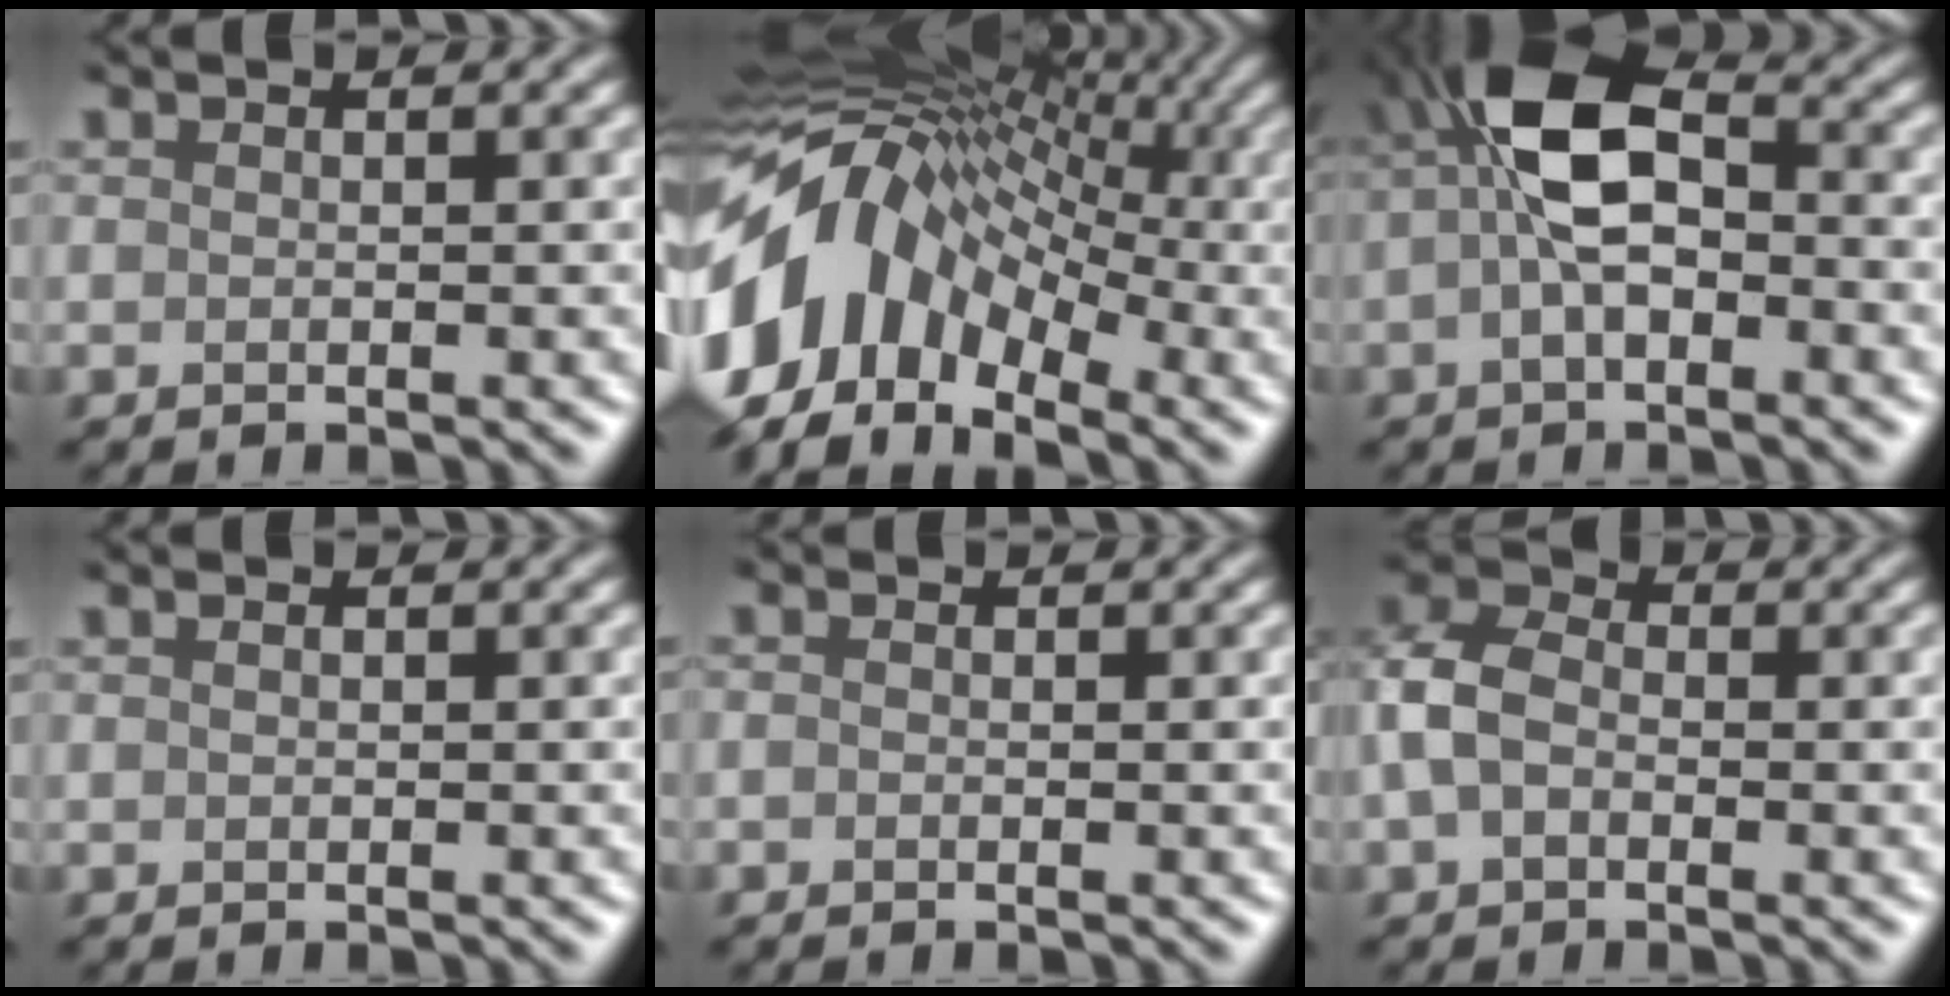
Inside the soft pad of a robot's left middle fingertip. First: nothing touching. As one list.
[{"total": 13.3, "force": [-1.5, 9.1, 9.6], "torque": [-0.212, 0.025, -0.025]}, {"total": 5.8, "force": [-0.5, 2.6, 5.1], "torque": [-0.123, 0.025, -0.011]}, {"total": 0.0}, {"total": 0.7, "force": [-0.5, -0.3, -0.4], "torque": [-0.008, 0.003, 0.000]}, {"total": 3.3, "force": [-0.7, 2.5, 1.9], "torque": [-0.070, 0.011, -0.014]}]